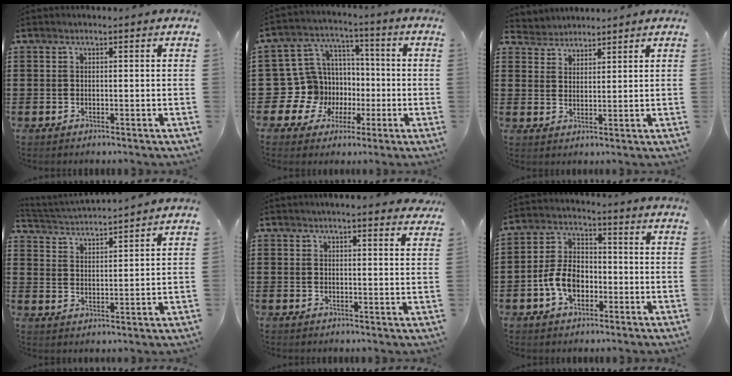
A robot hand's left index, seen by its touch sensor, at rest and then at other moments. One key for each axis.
{"total": 11.5, "fx": -2.8, "fy": 10.9, "fz": 2.2, "tx": -0.118, "ty": 0.000, "tz": -0.040}
{"total": 3.0, "fx": 2.8, "fy": 0.9, "fz": -0.7, "tx": -0.001, "ty": -0.006, "tz": 0.053}
{"total": 3.2, "fx": 3.2, "fy": -0.4, "fz": 0.1, "tx": -0.018, "ty": -0.022, "tz": 0.052}
{"total": 2.5, "fx": 2.3, "fy": 0.0, "fz": 0.9, "tx": -0.023, "ty": -0.001, "tz": 0.044}
{"total": 7.3, "fx": -2.6, "fy": 4.8, "fz": 4.9, "tx": -0.114, "ty": 0.010, "tz": -0.053}